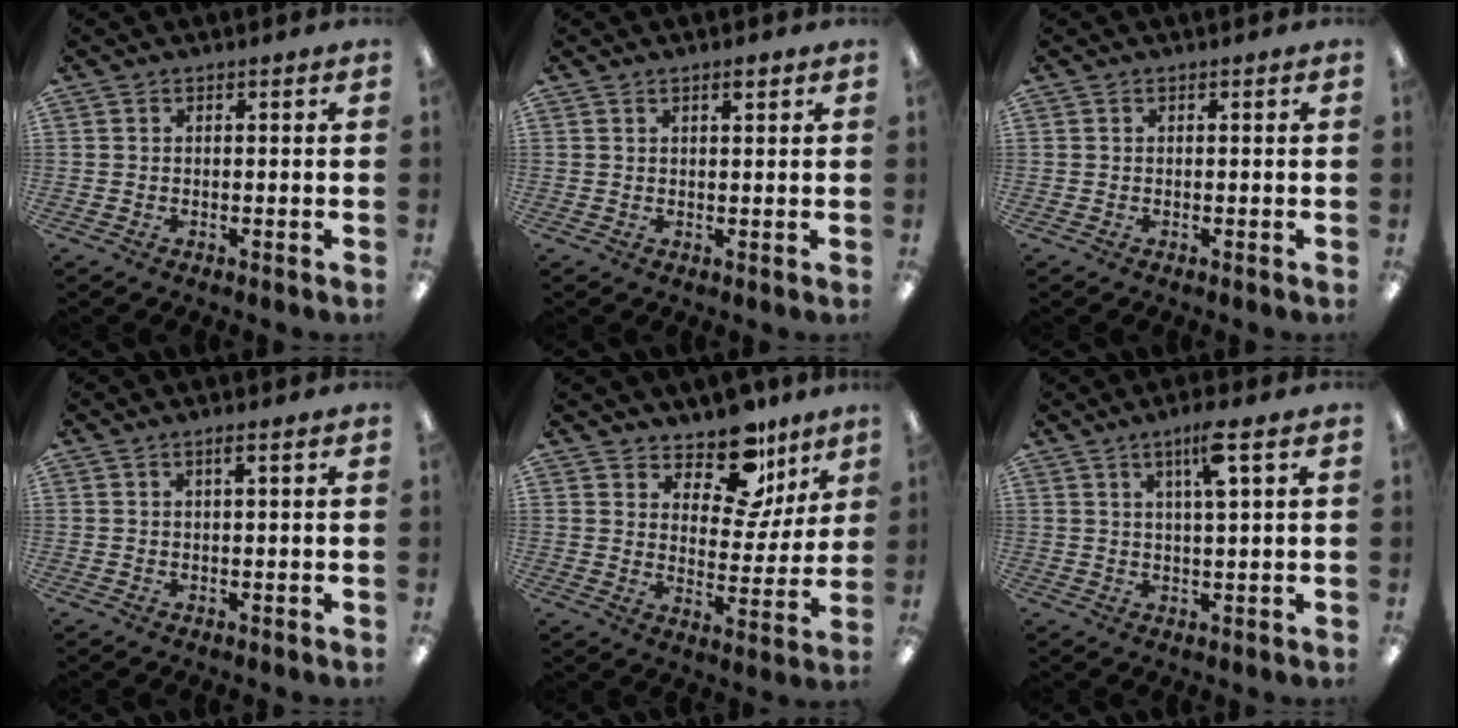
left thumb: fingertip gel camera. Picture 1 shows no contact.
{"total": 1.9, "force": [1.5, 0.5, 1.0], "torque": [-0.006, -0.007, 0.022]}
{"total": 0.0}
{"total": 1.4, "force": [0.9, 0.1, 1.1], "torque": [-0.024, 0.001, 0.014]}
{"total": 13.5, "force": [10.6, 6.1, 5.9], "torque": [-0.092, -0.069, 0.190]}
{"total": 6.3, "force": [3.3, 0.9, 5.2], "torque": [-0.087, -0.006, 0.049]}